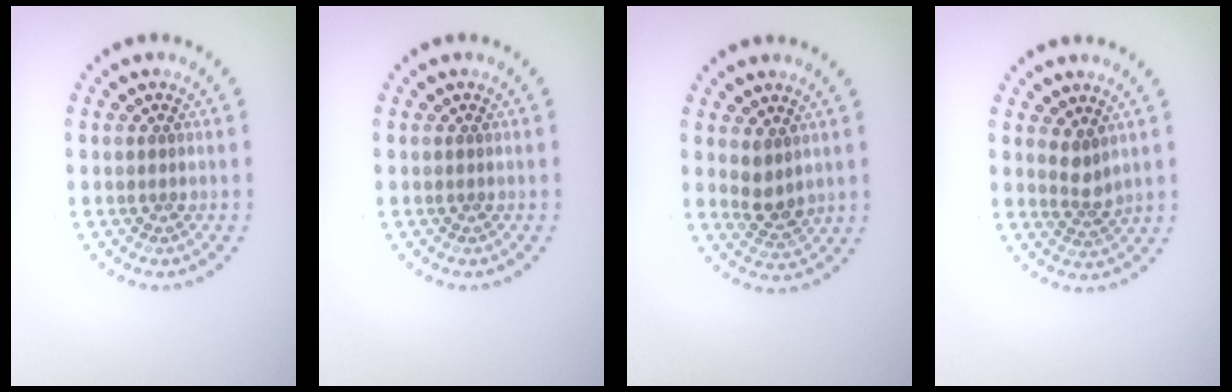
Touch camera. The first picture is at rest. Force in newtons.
{"total": 0.0}
{"total": 2.4, "press": 2.1, "slide": 1.0}
{"total": 1.8, "press": 1.4, "slide": 1.0}